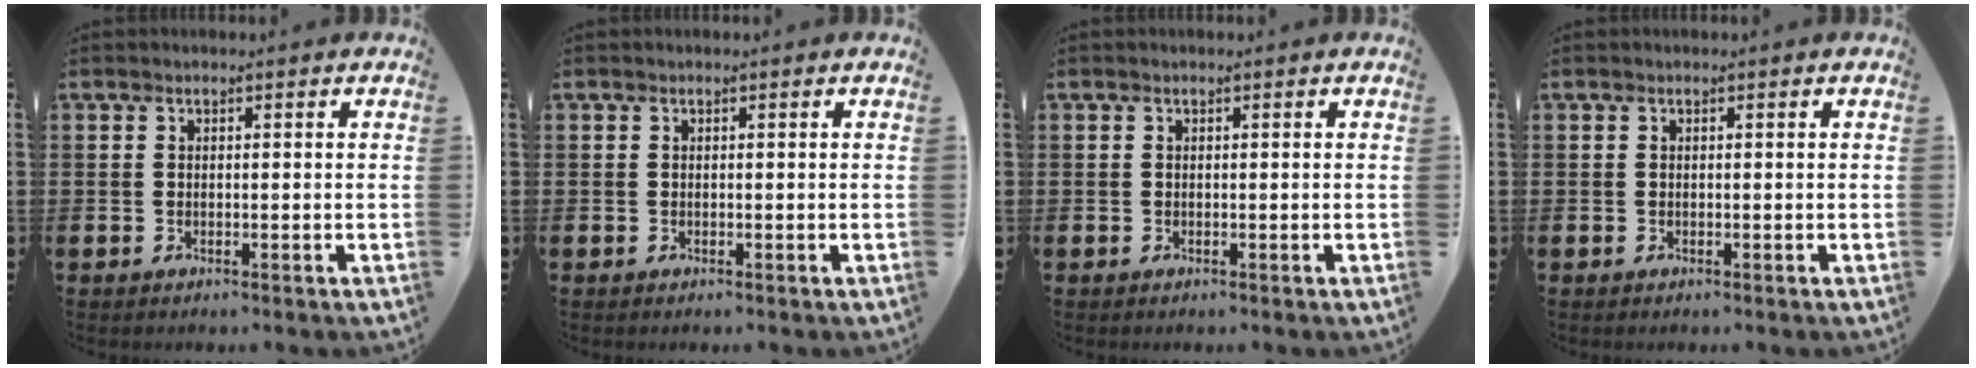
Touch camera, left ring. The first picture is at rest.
{"total": 0.0}
{"total": 0.0}
{"total": 0.0}